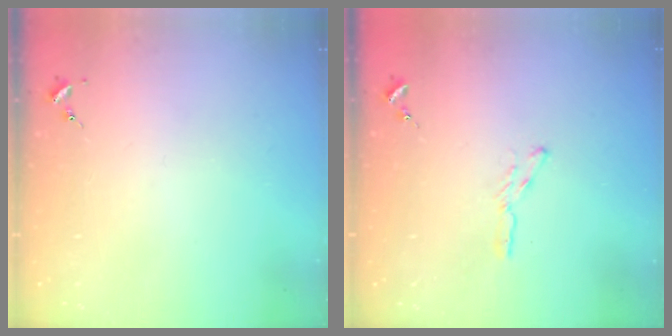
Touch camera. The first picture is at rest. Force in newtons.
{"total": 4.0, "press": 4.0, "slide": 0.4}